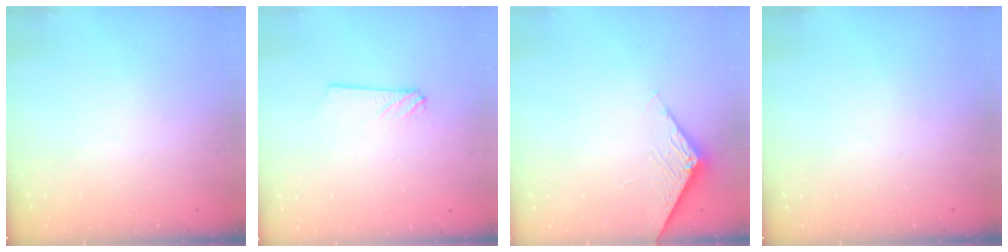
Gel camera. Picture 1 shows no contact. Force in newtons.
{"total": 2.4, "press": 2.4, "slide": 0.3}
{"total": 3.6, "press": 3.6, "slide": 0.3}
{"total": 0.0}